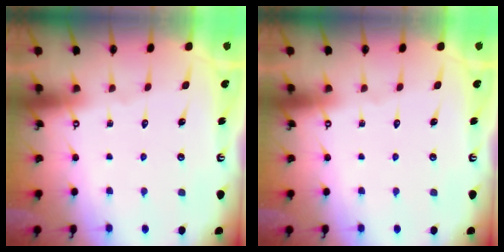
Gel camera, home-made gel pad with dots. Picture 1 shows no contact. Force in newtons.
{"total": 0.0}